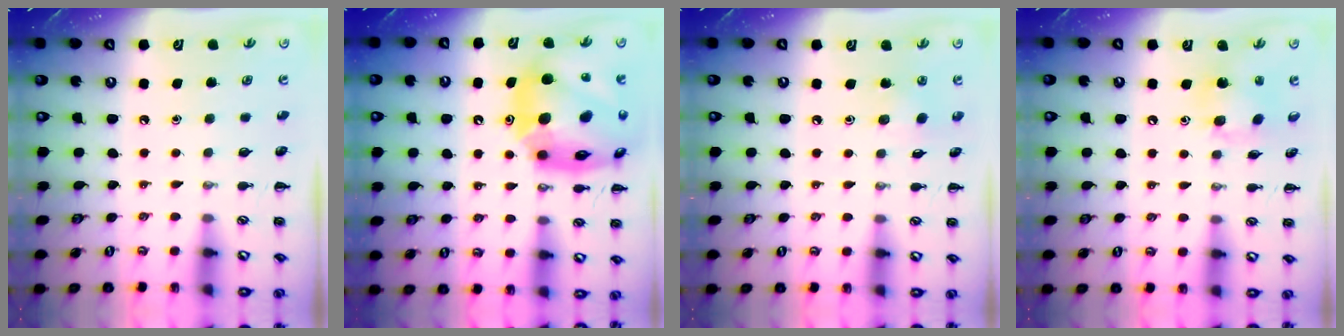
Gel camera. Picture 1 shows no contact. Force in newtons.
{"total": 22.0, "press": 21.1, "slide": 6.3}
{"total": 2.6, "press": 2.5, "slide": 0.9}
{"total": 6.7, "press": 6.6, "slide": 1.4}